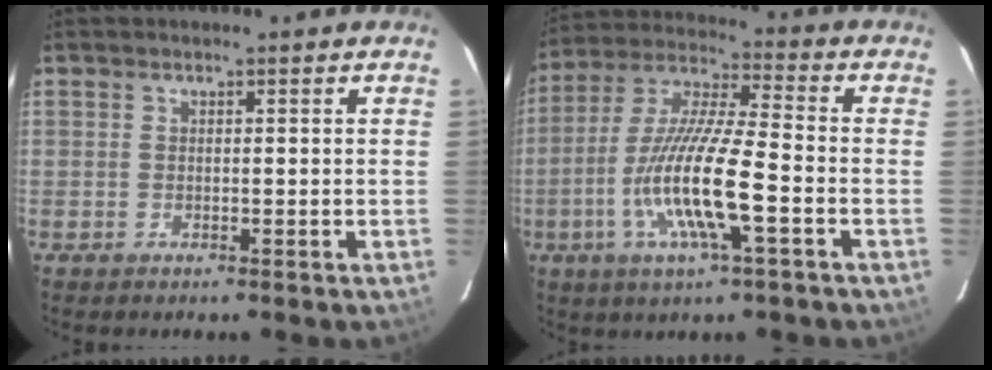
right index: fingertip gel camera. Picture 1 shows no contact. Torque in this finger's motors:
{"motor_torque": [1.36, -0.78, 1.05, 0.21]}